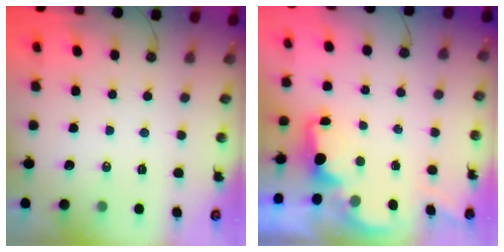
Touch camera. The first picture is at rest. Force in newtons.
{"total": 1.6, "press": 1.4, "slide": 0.8}